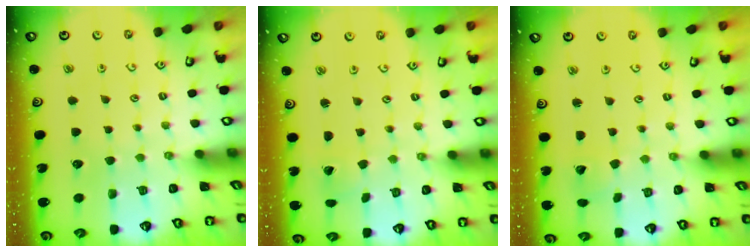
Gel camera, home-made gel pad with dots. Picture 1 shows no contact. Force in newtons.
{"total": 1.9, "press": 1.9, "slide": 0.2}
{"total": 2.5, "press": 2.4, "slide": 0.3}